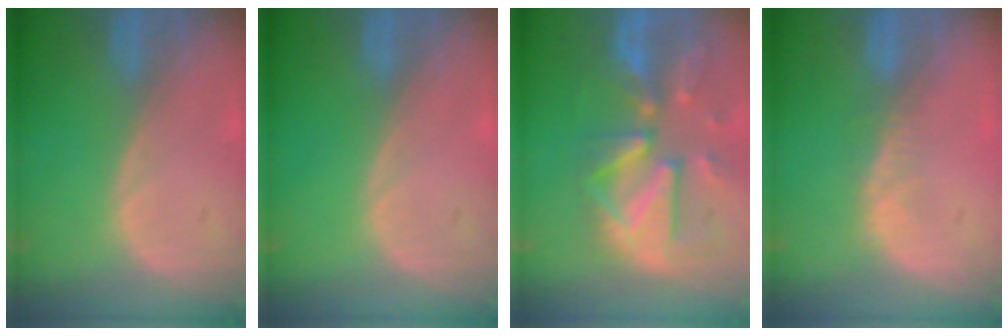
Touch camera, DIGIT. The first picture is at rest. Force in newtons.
{"total": 0.0}
{"total": 12.1, "press": 10.5, "slide": 6.1}
{"total": 2.3, "press": 1.9, "slide": 1.4}